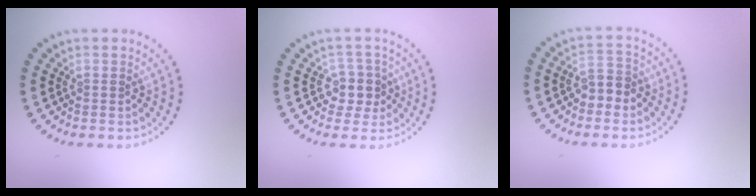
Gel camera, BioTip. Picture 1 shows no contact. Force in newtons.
{"total": 2.7, "press": 2.3, "slide": 1.4}
{"total": 2.6, "press": 2.4, "slide": 0.8}